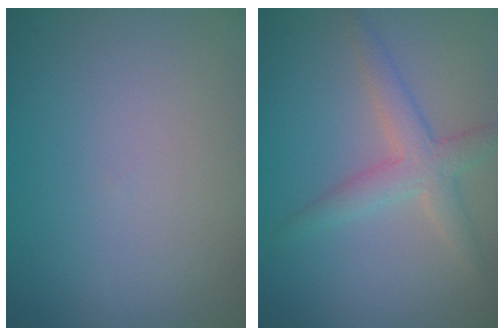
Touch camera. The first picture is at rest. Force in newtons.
{"total": 3.2, "press": 3.2, "slide": 0.2}